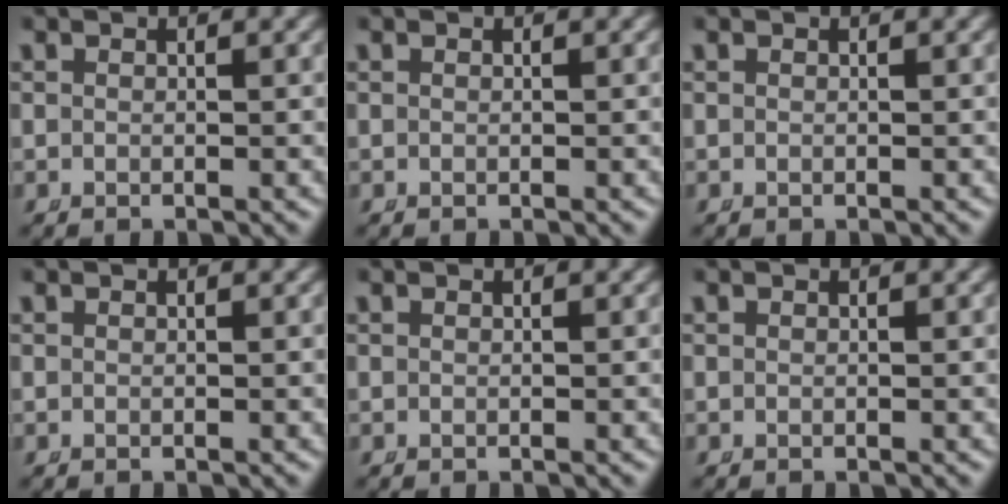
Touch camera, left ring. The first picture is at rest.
{"total": 0.0}
{"total": 0.0}
{"total": 0.0}
{"total": 0.0}
{"total": 0.0}